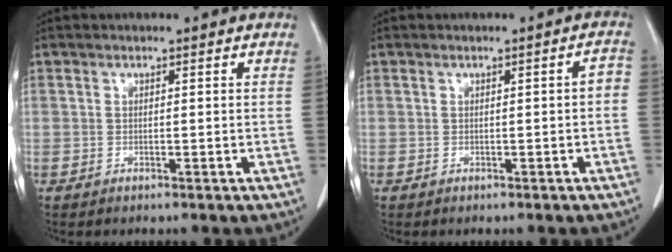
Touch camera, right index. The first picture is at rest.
{"total": 1.6, "force": [-0.4, 0.4, 1.5], "torque": [-0.012, 0.004, -0.005]}